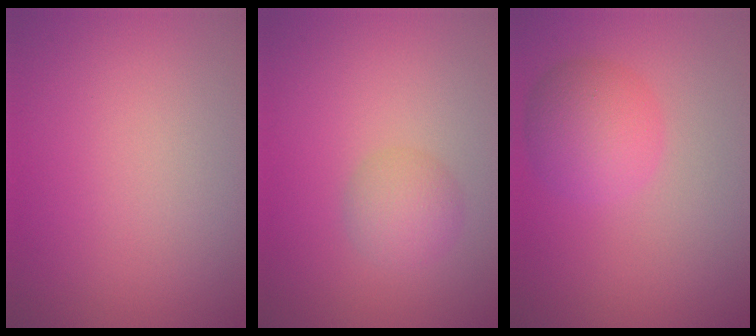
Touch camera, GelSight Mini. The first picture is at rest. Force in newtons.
{"total": 2.3, "press": 2.3, "slide": 0.0}
{"total": 4.0, "press": 4.0, "slide": 0.1}